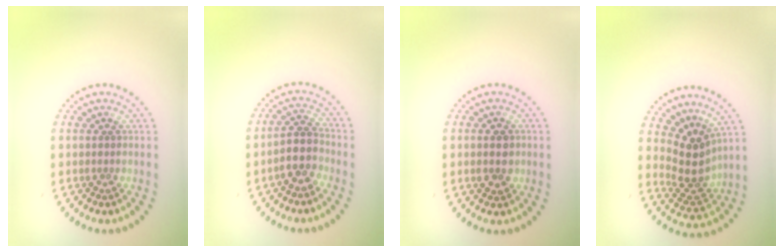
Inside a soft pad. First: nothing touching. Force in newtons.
{"total": 3.0, "press": 2.6, "slide": 1.5}
{"total": 2.5, "press": 2.5, "slide": 0.2}
{"total": 3.5, "press": 2.9, "slide": 2.1}